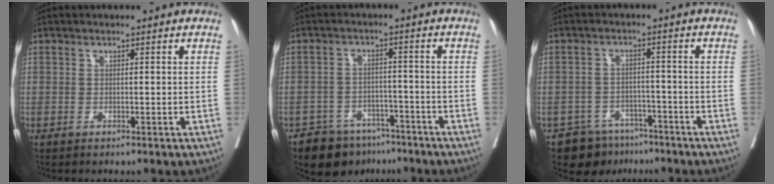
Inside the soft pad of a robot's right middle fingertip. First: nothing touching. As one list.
[{"total": 8.7, "force": [-7.0, 4.8, 1.9], "torque": [-0.022, 0.009, -0.103]}, {"total": 7.4, "force": [-6.0, 4.3, 1.0], "torque": [-0.006, 0.007, -0.089]}]